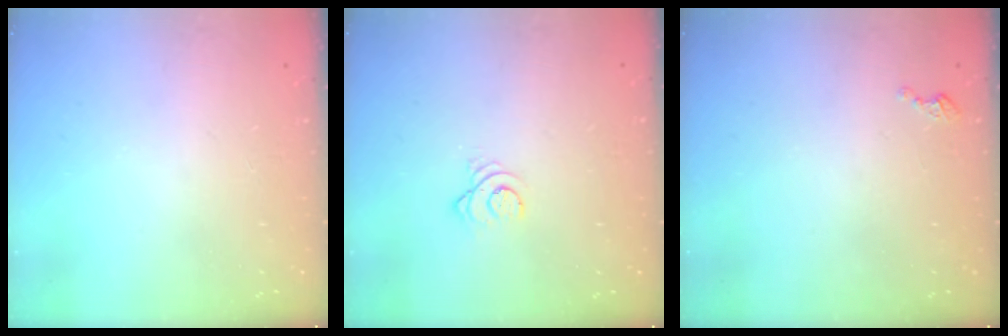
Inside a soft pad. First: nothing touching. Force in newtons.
{"total": 2.9, "press": 2.9, "slide": 0.4}
{"total": 2.3, "press": 2.3, "slide": 0.3}